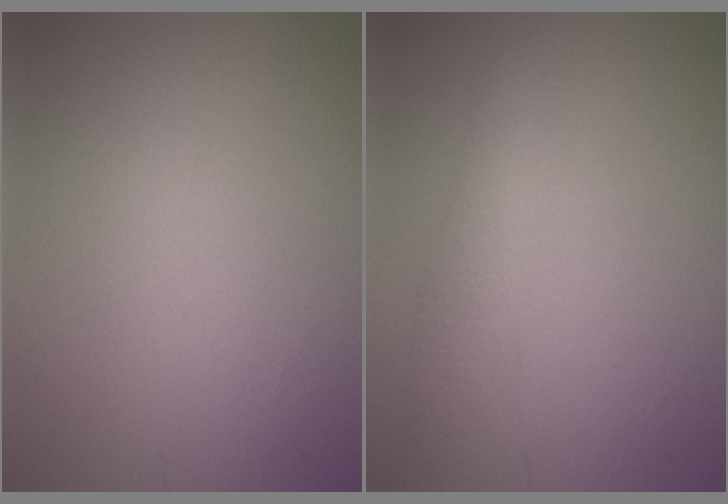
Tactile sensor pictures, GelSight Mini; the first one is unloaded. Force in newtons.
{"total": 2.0, "press": 2.0, "slide": 0.1}